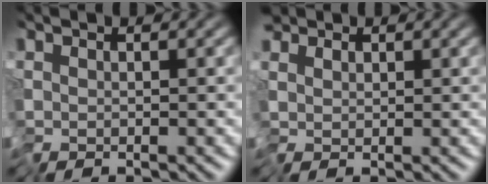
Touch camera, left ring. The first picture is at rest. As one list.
[{"total": 1.9, "force": [0.5, 1.4, 1.2], "torque": [-0.036, 0.004, 0.004]}]